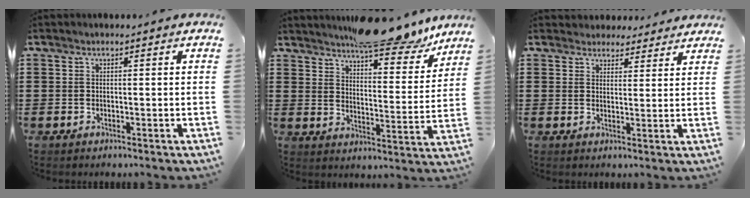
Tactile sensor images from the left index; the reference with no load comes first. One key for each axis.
{"total": 10.8, "fx": 9.8, "fy": 1.7, "fz": 4.2, "tx": -0.074, "ty": -0.051, "tz": 0.176}
{"total": 3.4, "fx": 3.1, "fy": 1.2, "fz": 0.1, "tx": -0.014, "ty": -0.002, "tz": 0.060}